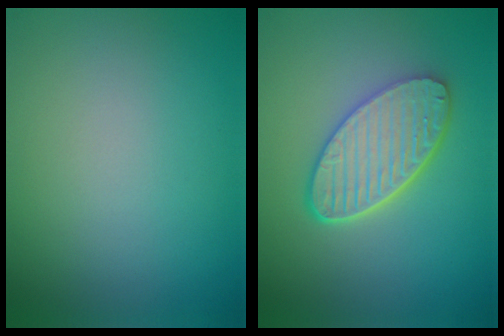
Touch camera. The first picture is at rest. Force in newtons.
{"total": 5.7, "press": 4.5, "slide": 3.5}